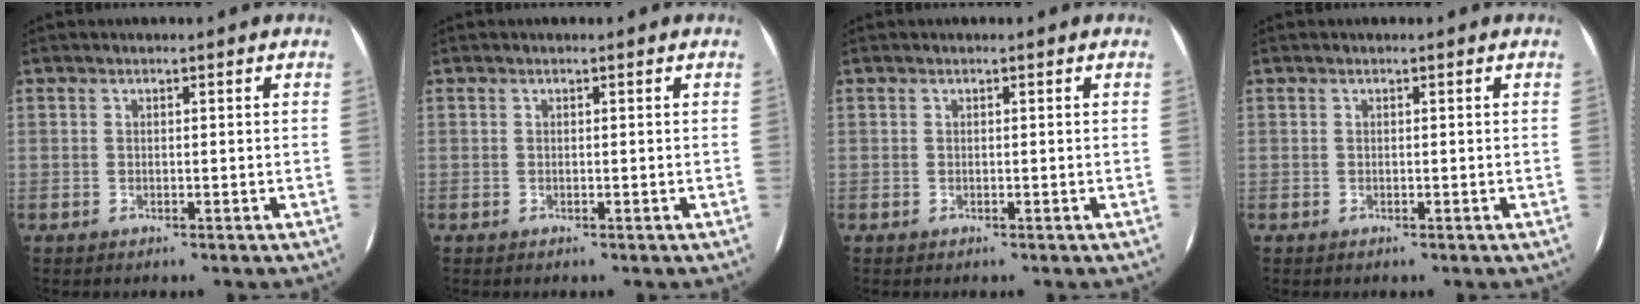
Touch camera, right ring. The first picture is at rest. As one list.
[{"total": 0.0}, {"total": 0.0}, {"total": 0.0}]